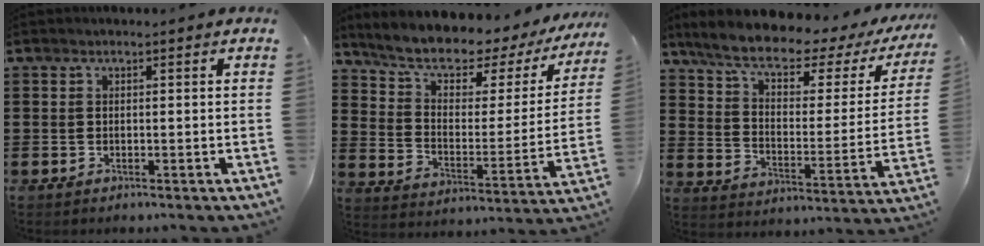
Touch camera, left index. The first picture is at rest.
{"total": 6.8, "force": [5.7, 2.2, 3.0], "torque": [-0.081, -0.045, 0.091]}
{"total": 8.3, "force": [6.3, 2.1, 4.9], "torque": [-0.113, -0.039, 0.104]}